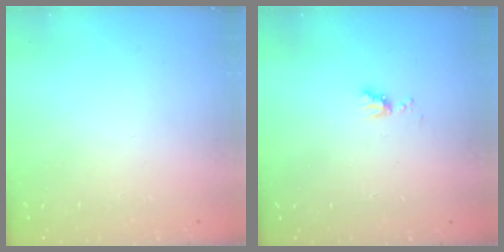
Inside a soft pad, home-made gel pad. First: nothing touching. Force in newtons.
{"total": 3.9, "press": 3.9, "slide": 0.6}